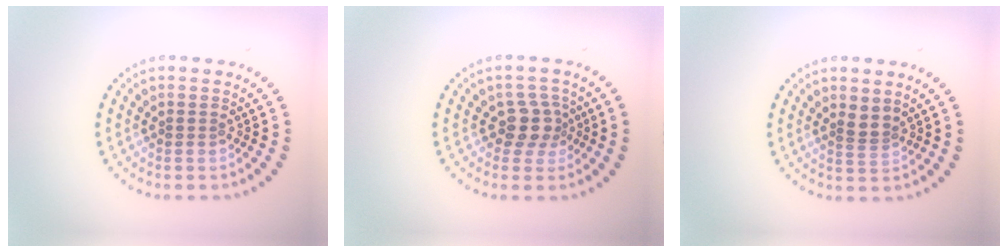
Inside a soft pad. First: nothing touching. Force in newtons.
{"total": 2.5, "press": 2.1, "slide": 1.4}
{"total": 1.3, "press": 0.8, "slide": 1.1}